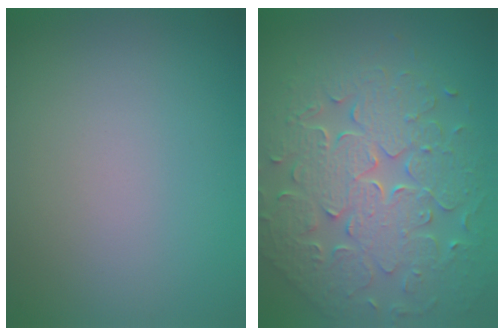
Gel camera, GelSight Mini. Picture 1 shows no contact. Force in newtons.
{"total": 8.7, "press": 6.3, "slide": 6.1}